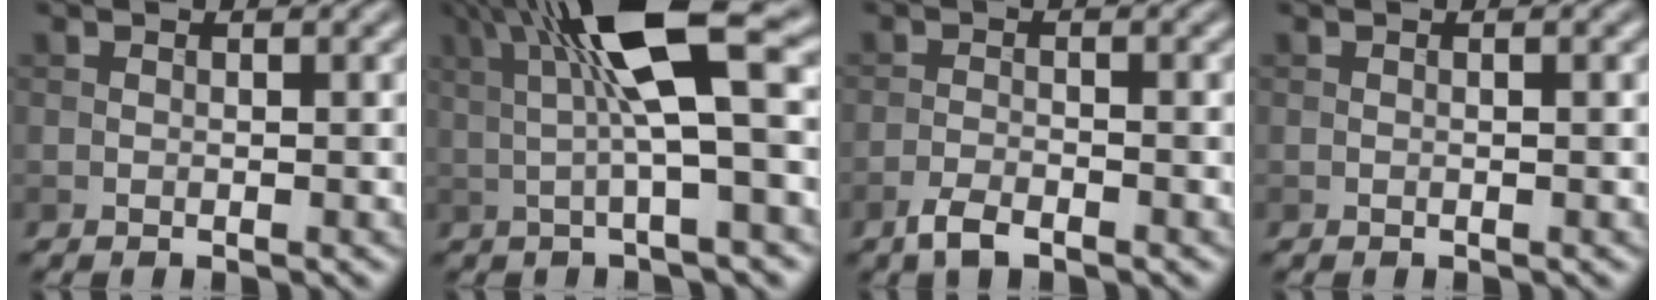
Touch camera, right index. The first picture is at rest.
{"total": 9.2, "force": [2.4, 1.9, 8.7], "torque": [-0.145, 0.013, 0.037]}
{"total": 2.3, "force": [-1.7, 0.7, 1.4], "torque": [-0.030, 0.000, -0.038]}
{"total": 0.0}